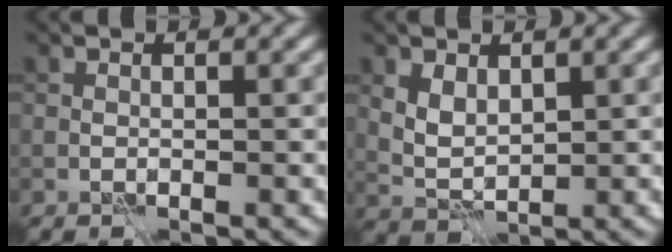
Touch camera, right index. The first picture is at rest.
{"total": 2.8, "force": [1.1, 1.7, 1.9], "torque": [-0.044, -0.005, 0.026]}